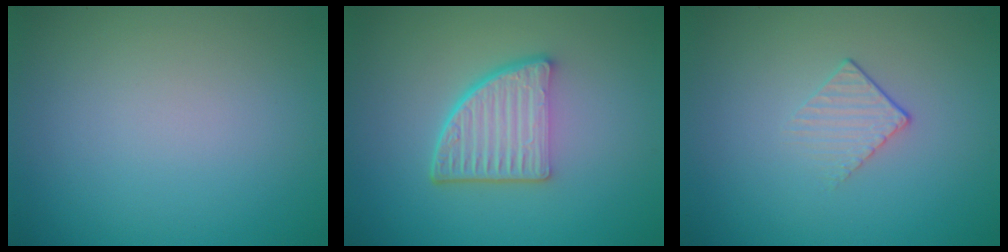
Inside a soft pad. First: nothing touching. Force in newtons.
{"total": 5.3, "press": 3.9, "slide": 3.7}
{"total": 1.3, "press": 0.7, "slide": 1.1}